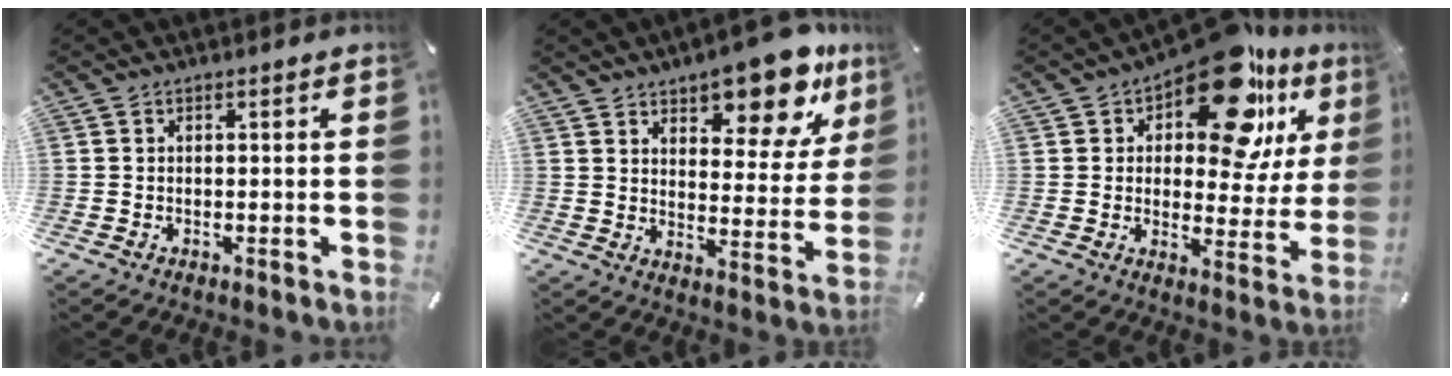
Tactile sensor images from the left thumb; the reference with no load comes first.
{"total": 15.2, "force": [11.2, 6.0, 8.4], "torque": [-0.105, -0.083, 0.185]}
{"total": 20.0, "force": [11.8, 9.5, 13.0], "torque": [-0.188, -0.074, 0.196]}